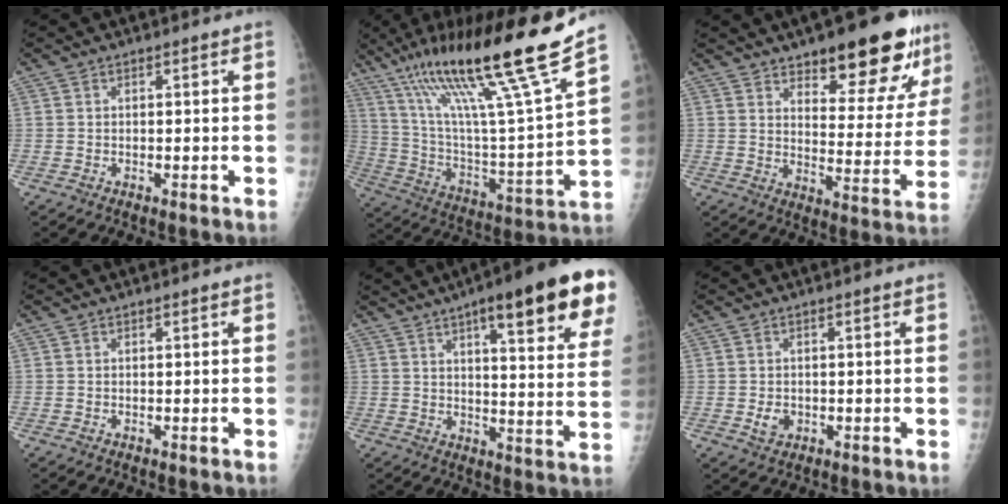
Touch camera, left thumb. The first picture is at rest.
{"total": 26.5, "force": [17.9, 1.0, 19.5], "torque": [-0.314, -0.064, 0.316]}
{"total": 18.7, "force": [12.2, 6.8, 12.4], "torque": [-0.115, -0.070, 0.173]}
{"total": 0.0}
{"total": 23.5, "force": [12.8, 5.1, 19.1], "torque": [-0.238, -0.034, 0.164]}
{"total": 2.3, "force": [-0.4, 1.8, 1.3], "torque": [-0.017, 0.000, -0.001]}